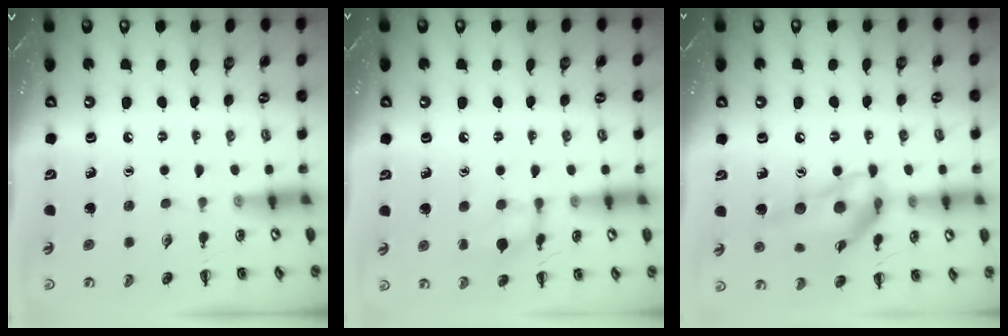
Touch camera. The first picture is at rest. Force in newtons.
{"total": 8.8, "press": 8.7, "slide": 1.2}
{"total": 18.2, "press": 17.8, "slide": 4.0}